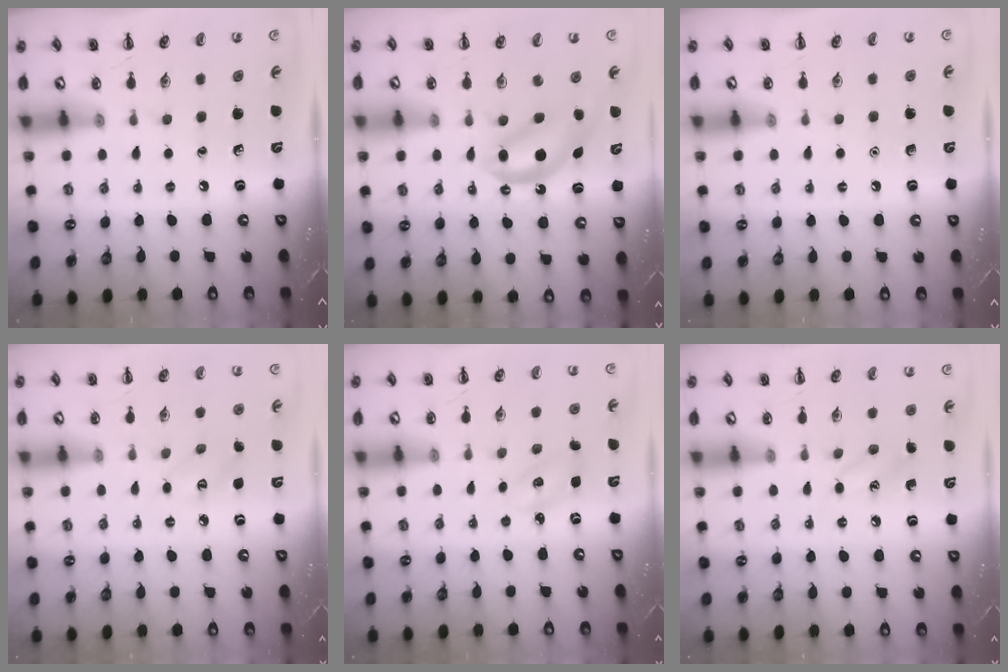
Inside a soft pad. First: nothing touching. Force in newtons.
{"total": 6.3, "press": 6.3, "slide": 0.8}
{"total": 1.6, "press": 1.6, "slide": 0.1}
{"total": 3.5, "press": 3.4, "slide": 0.7}
{"total": 2.8, "press": 2.7, "slide": 0.7}
{"total": 8.4, "press": 8.1, "slide": 2.3}